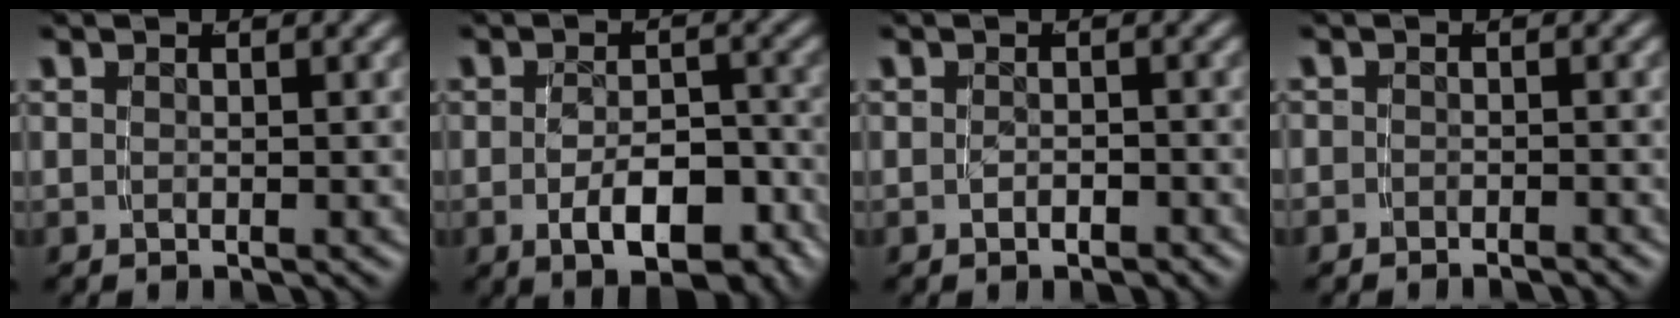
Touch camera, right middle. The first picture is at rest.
{"total": 5.7, "force": [-3.2, 2.3, 4.2], "torque": [-0.062, -0.015, -0.044]}
{"total": 1.3, "force": [-1.2, 0.2, 0.4], "torque": [-0.004, -0.001, -0.017]}
{"total": 1.5, "force": [-1.5, 0.2, -0.1], "torque": [0.006, -0.003, -0.025]}